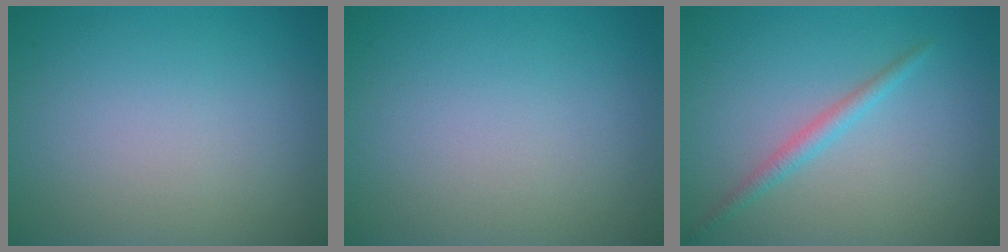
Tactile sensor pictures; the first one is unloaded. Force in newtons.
{"total": 0.0}
{"total": 1.6, "press": 1.6, "slide": 0.1}